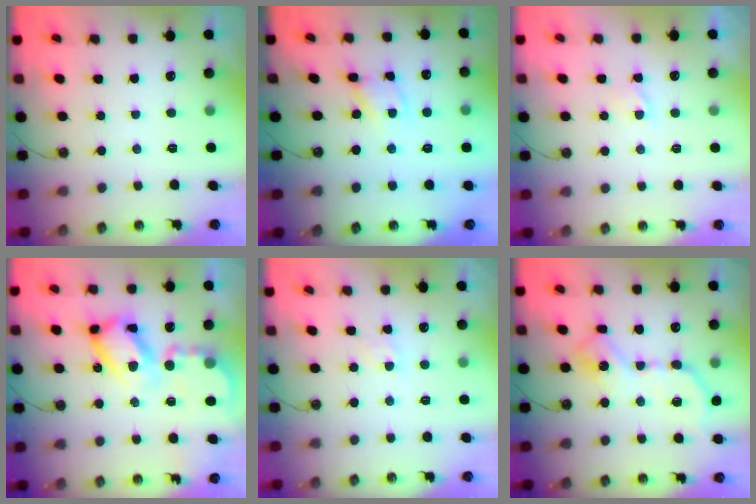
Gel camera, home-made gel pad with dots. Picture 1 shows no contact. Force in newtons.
{"total": 5.3, "press": 5.3, "slide": 0.3}
{"total": 1.4, "press": 1.4, "slide": 0.2}
{"total": 18.7, "press": 18.6, "slide": 1.7}
{"total": 5.1, "press": 5.1, "slide": 0.7}
{"total": 13.1, "press": 13.1, "slide": 0.6}